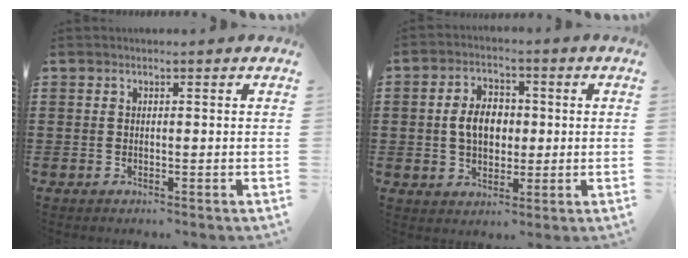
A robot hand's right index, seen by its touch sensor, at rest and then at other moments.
{"total": 6.0, "force": [0.1, 4.2, 4.3], "torque": [-0.090, 0.011, -0.005]}